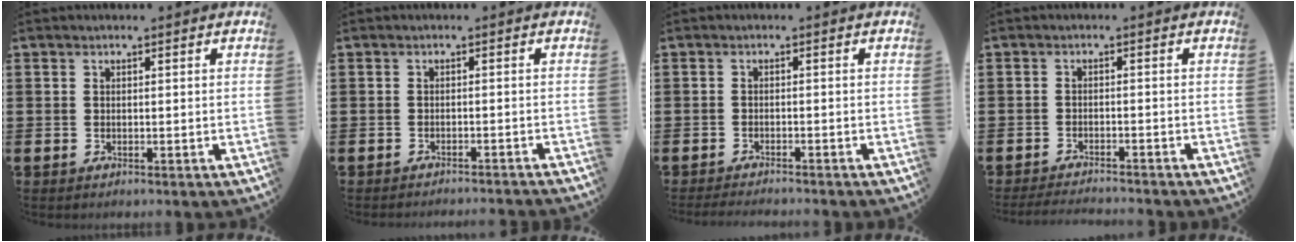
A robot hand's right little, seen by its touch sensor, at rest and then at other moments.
{"total": 1.0, "force": [-1.0, -0.2, -0.1], "torque": [0.001, 0.002, -0.021]}
{"total": 1.2, "force": [-1.2, -0.1, 0.3], "torque": [-0.005, 0.001, -0.024]}
{"total": 1.9, "force": [-1.9, -0.1, 0.3], "torque": [-0.006, 0.004, -0.038]}